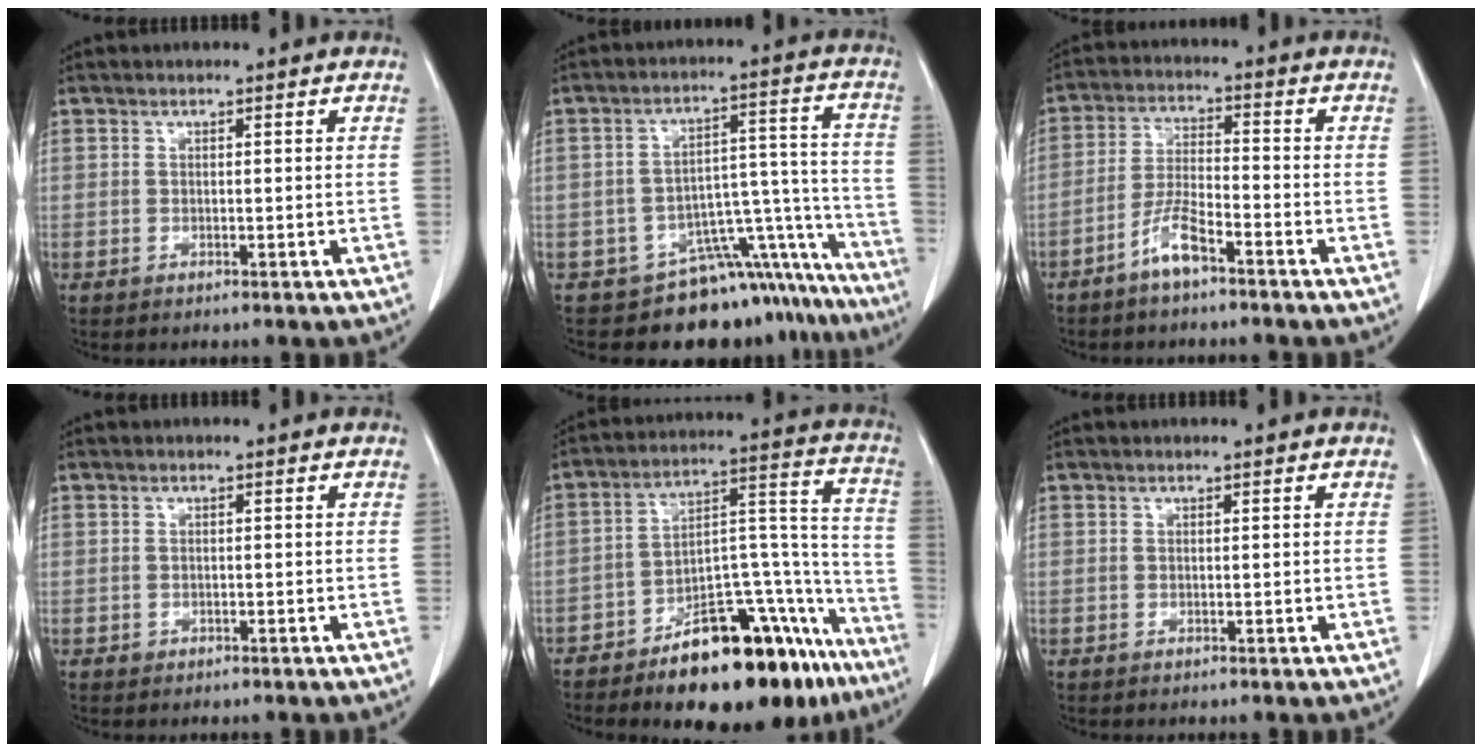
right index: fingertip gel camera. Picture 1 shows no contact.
{"total": 15.6, "force": [-14.3, 5.3, 3.3], "torque": [0.025, 0.089, -0.186]}
{"total": 5.7, "force": [-3.9, 0.9, 4.0], "torque": [-0.086, 0.003, -0.079]}
{"total": 0.7, "force": [-0.3, 0.6, 0.0], "torque": [0.001, 0.006, -0.006]}
{"total": 24.2, "force": [-16.7, 8.6, 15.2], "torque": [-0.133, 0.054, -0.240]}
{"total": 0.0}